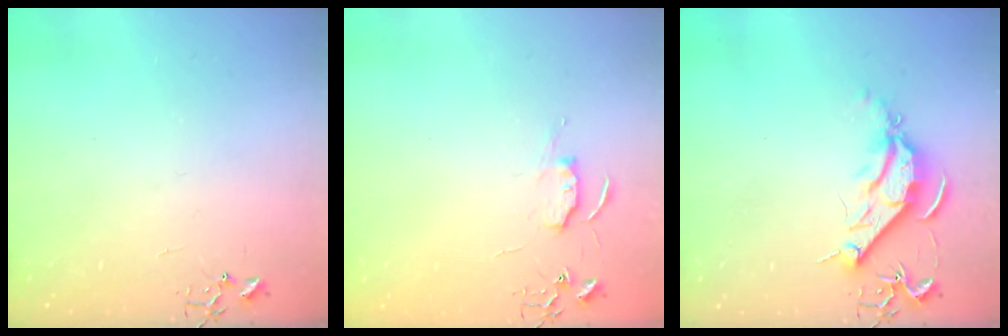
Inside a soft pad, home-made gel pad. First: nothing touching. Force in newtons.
{"total": 5.7, "press": 5.7, "slide": 0.6}
{"total": 9.5, "press": 9.4, "slide": 1.0}